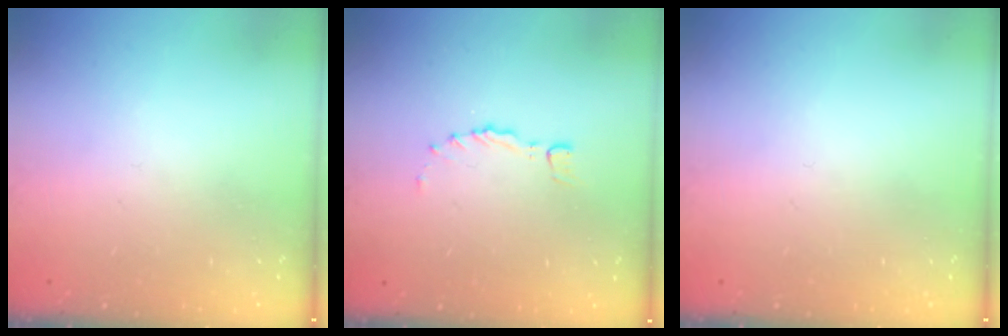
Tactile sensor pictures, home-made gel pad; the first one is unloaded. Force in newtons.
{"total": 0.0}
{"total": 0.0}